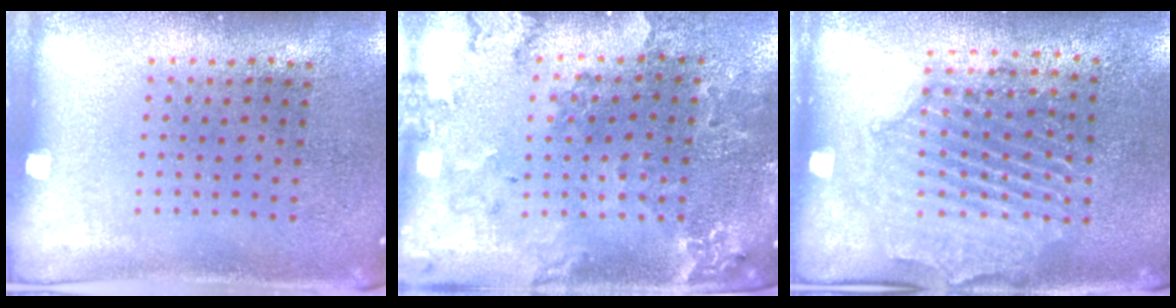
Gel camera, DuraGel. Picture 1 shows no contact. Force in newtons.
{"total": 0.7, "press": 0.7, "slide": 0.2}
{"total": 2.0, "press": 1.9, "slide": 0.5}